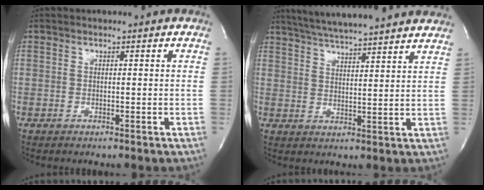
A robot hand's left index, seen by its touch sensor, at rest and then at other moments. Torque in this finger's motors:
{"motor_torque": [0.19, -0.31, 0.59, 0.13]}